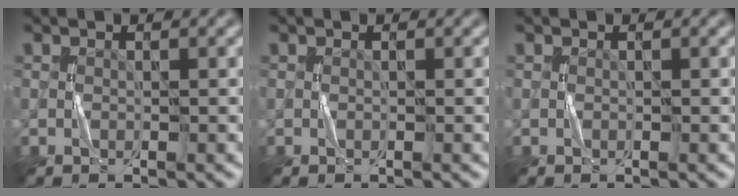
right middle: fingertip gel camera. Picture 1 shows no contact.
{"total": 0.0}
{"total": 0.0}